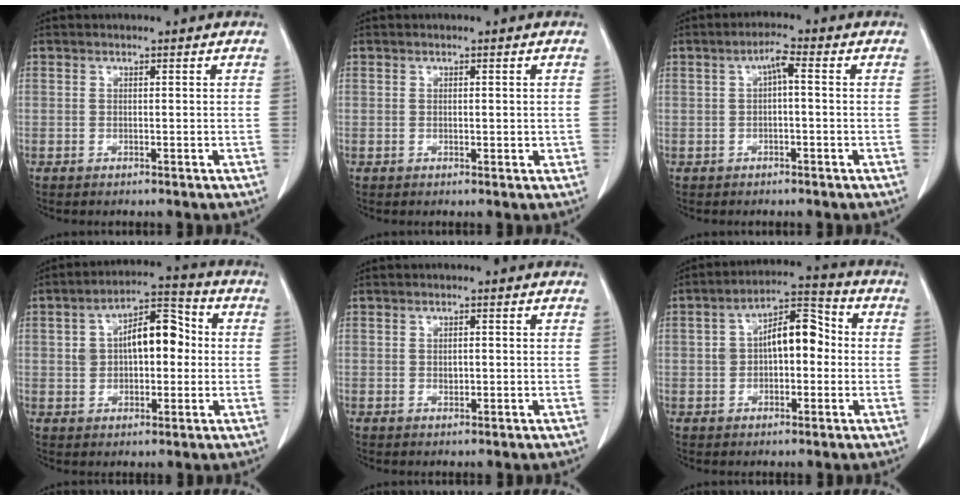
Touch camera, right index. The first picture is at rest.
{"total": 1.2, "force": [0.1, 0.6, 1.0], "torque": [-0.012, -0.001, 0.004]}
{"total": 2.7, "force": [0.3, 0.5, 2.7], "torque": [-0.046, 0.011, 0.004]}
{"total": 10.3, "force": [1.1, 5.1, 8.9], "torque": [-0.148, 0.040, 0.019]}
{"total": 1.1, "force": [0.0, 0.7, 0.8], "torque": [-0.013, 0.001, 0.003]}
{"total": 9.3, "force": [0.3, 4.4, 8.1], "torque": [-0.139, 0.044, 0.003]}